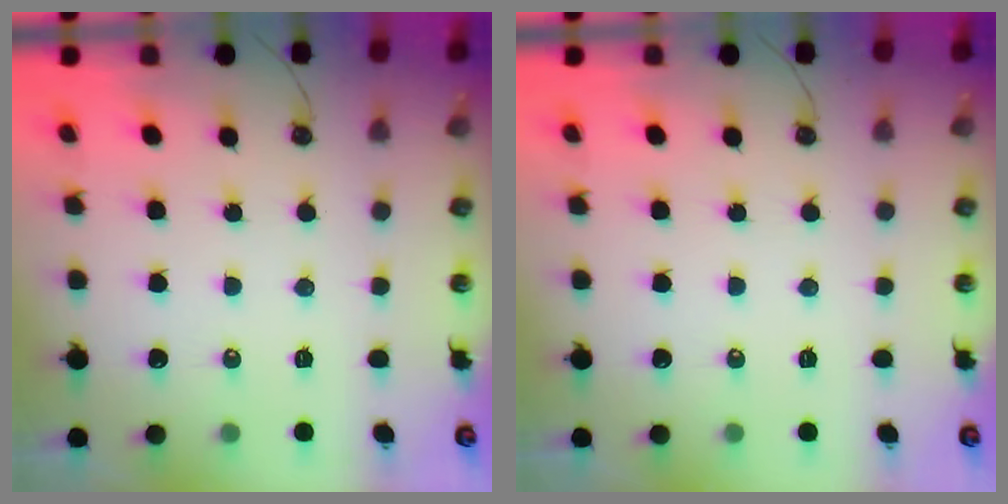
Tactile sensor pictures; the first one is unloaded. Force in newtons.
{"total": 0.0}